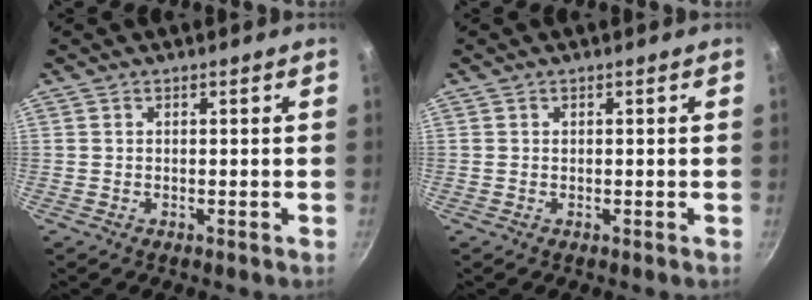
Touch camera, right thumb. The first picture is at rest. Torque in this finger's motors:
{"motor_torque": [0.08, 0.20, -0.31, 0.25, 0.01]}